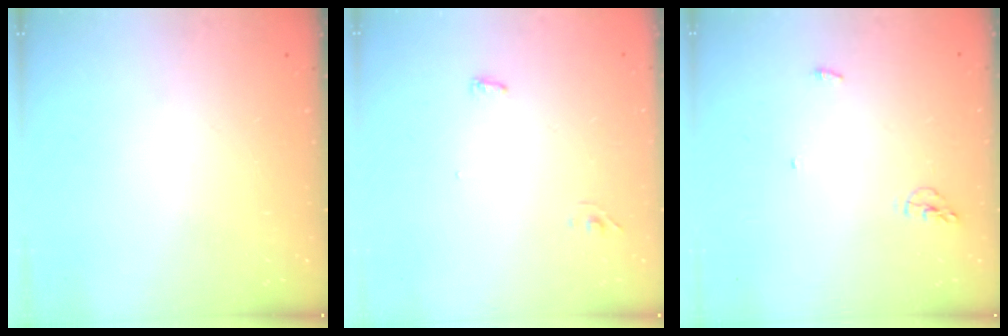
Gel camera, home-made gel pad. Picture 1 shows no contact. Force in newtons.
{"total": 3.3, "press": 2.9, "slide": 1.7}
{"total": 4.3, "press": 4.1, "slide": 1.0}